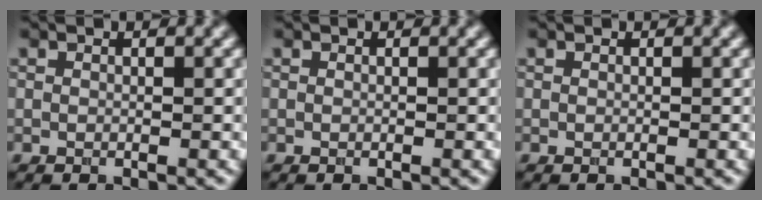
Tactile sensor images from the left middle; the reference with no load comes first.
{"total": 0.0}
{"total": 0.0}